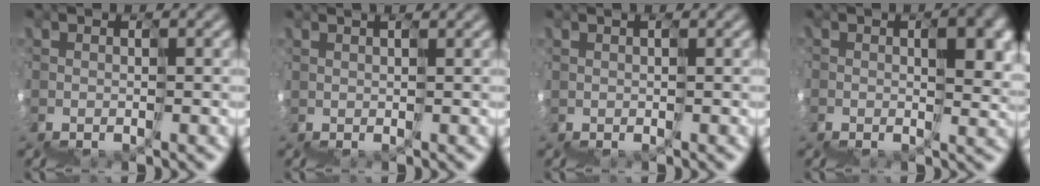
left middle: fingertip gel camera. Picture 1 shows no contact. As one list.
[{"total": 1.4, "force": [1.4, 0.0, 0.2], "torque": [0.019, 0.019, 0.022]}, {"total": 0.8, "force": [0.7, -0.3, -0.4], "torque": [0.015, 0.007, 0.008]}, {"total": 7.1, "force": [1.3, 3.6, 5.9], "torque": [-0.083, 0.011, 0.022]}]